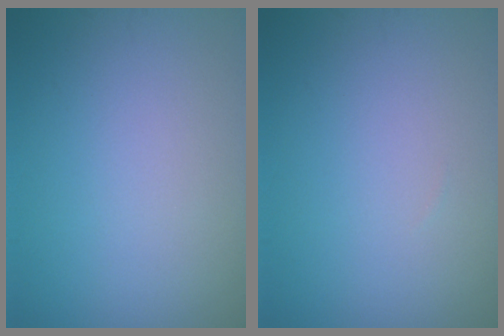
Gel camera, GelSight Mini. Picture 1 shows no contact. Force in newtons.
{"total": 0.0}